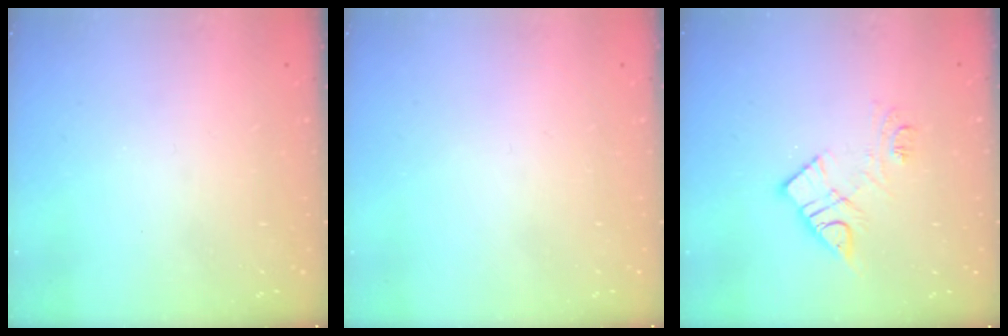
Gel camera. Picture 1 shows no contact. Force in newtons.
{"total": 1.6, "press": 1.6, "slide": 0.1}
{"total": 9.5, "press": 9.4, "slide": 0.6}